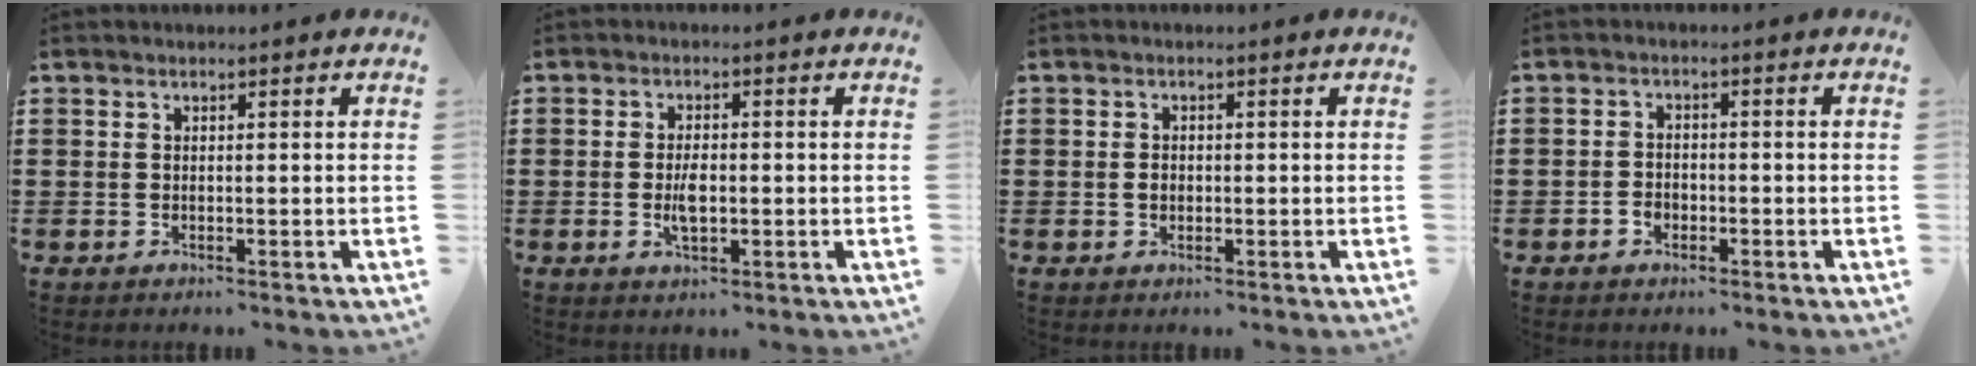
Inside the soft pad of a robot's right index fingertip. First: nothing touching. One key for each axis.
{"total": 3.6, "fx": -0.4, "fy": 1.5, "fz": 3.2, "tx": -0.067, "ty": -0.001, "tz": -0.010}
{"total": 1.3, "fx": -0.1, "fy": 0.9, "fz": 0.9, "tx": -0.019, "ty": 0.003, "tz": -0.003}
{"total": 1.7, "fx": -1.0, "fy": 1.2, "fz": 0.5, "tx": -0.013, "ty": 0.000, "tz": -0.022}